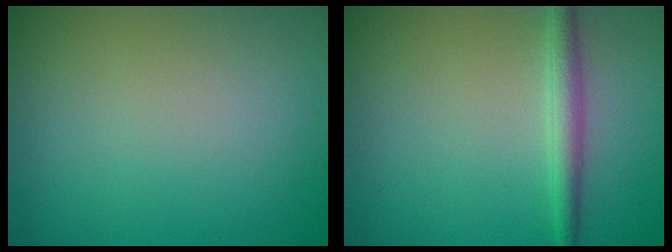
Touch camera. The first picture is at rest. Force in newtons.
{"total": 2.4, "press": 2.4, "slide": 0.1}